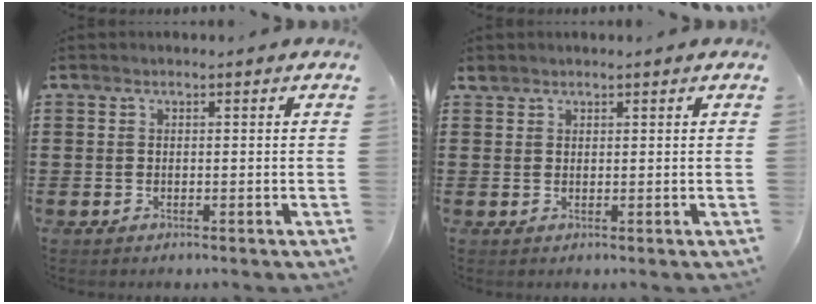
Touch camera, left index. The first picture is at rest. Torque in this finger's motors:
{"motor_torque": [-0.03, 0.02, 0.03, -0.01]}